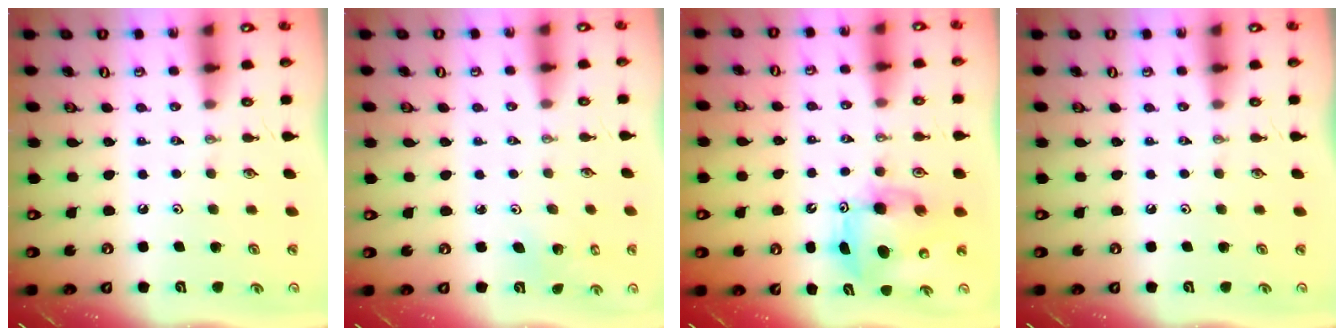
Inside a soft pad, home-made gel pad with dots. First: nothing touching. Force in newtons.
{"total": 2.0, "press": 2.0, "slide": 0.2}
{"total": 8.3, "press": 8.1, "slide": 1.4}
{"total": 0.0}